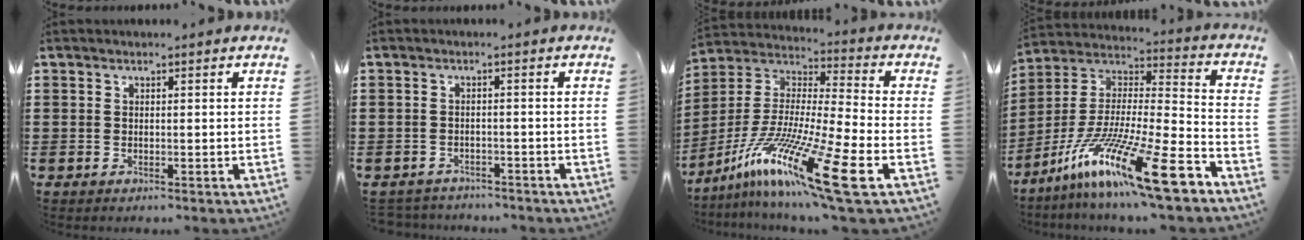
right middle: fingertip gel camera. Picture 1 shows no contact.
{"total": 1.8, "force": [-1.8, 0.4, -0.2], "torque": [-0.004, 0.000, -0.041]}
{"total": 17.4, "force": [-11.0, 0.8, 13.5], "torque": [-0.284, -0.005, -0.206]}
{"total": 16.9, "force": [-11.9, 0.7, 12.0], "torque": [-0.231, 0.009, -0.218]}